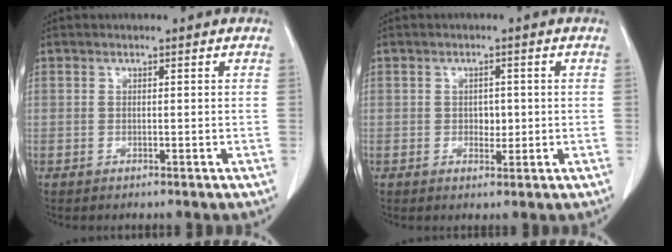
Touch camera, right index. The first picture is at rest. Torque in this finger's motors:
{"motor_torque": [-0.12, 0.18, 0.00, 0.00]}